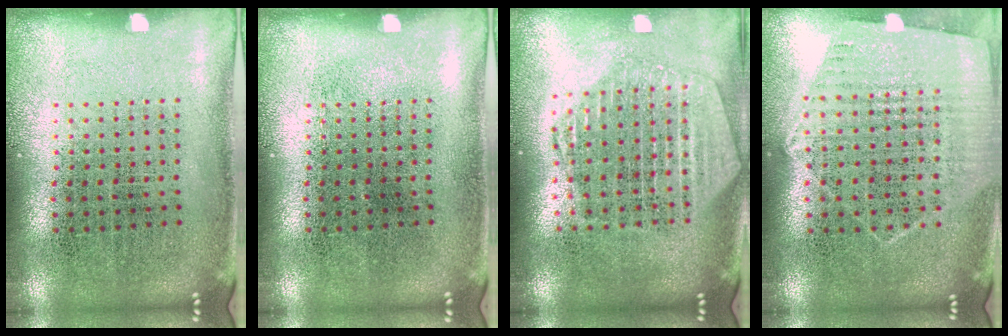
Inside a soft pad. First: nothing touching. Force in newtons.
{"total": 0.0}
{"total": 2.2, "press": 2.0, "slide": 1.0}
{"total": 1.2, "press": 1.1, "slide": 0.4}